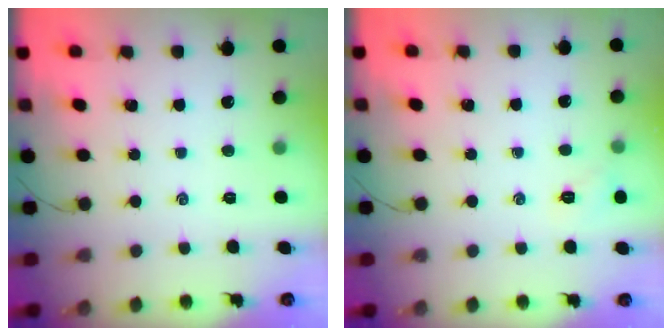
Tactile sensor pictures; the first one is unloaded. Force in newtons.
{"total": 5.2, "press": 5.0, "slide": 1.3}